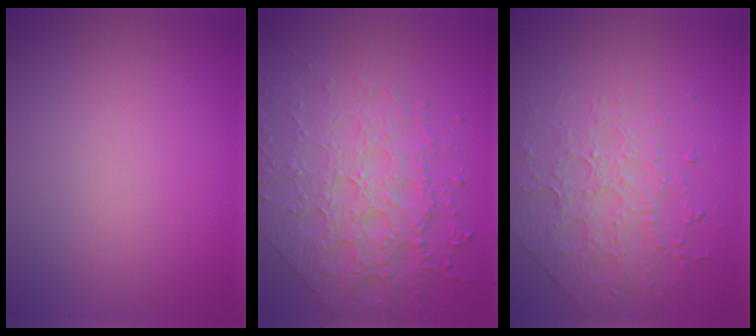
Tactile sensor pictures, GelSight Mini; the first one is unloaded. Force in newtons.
{"total": 7.1, "press": 5.4, "slide": 4.5}
{"total": 4.1, "press": 3.3, "slide": 2.4}